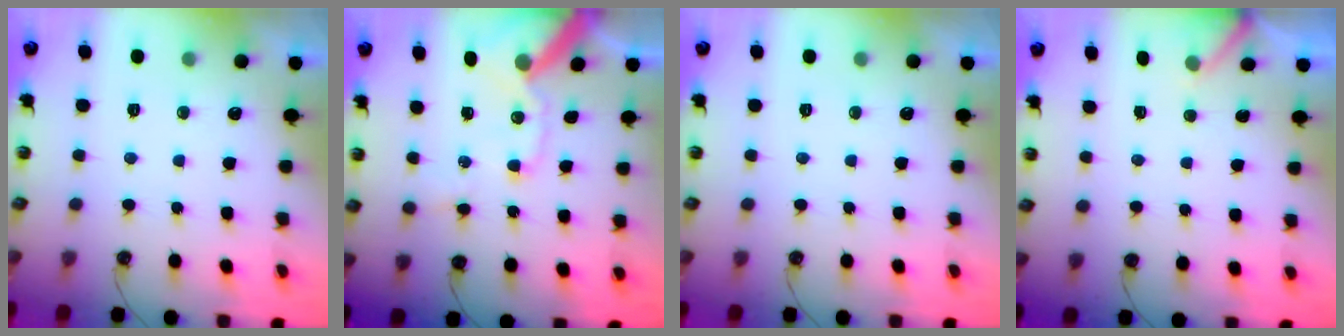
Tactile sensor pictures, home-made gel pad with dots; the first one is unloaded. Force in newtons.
{"total": 13.3, "press": 13.2, "slide": 2.0}
{"total": 0.0}
{"total": 3.0, "press": 3.0, "slide": 0.2}